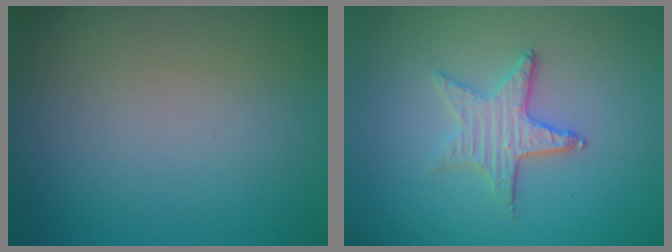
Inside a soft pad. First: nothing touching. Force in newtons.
{"total": 2.8, "press": 2.5, "slide": 1.3}